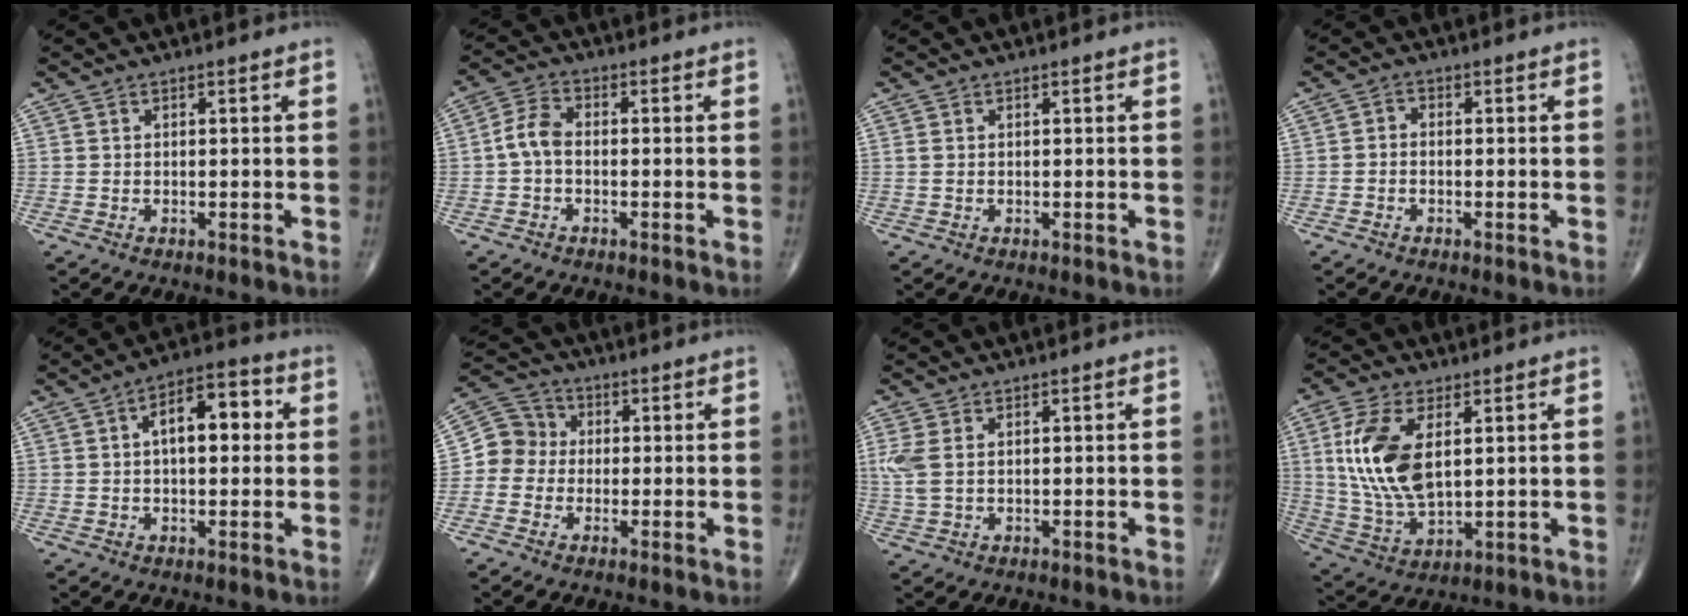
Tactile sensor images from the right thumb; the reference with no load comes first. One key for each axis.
{"total": 4.8, "fx": -0.7, "fy": 2.9, "fz": 3.7, "tx": -0.074, "ty": 0.016, "tz": -0.023}
{"total": 0.6, "fx": 0.1, "fy": 0.4, "fz": 0.5, "tx": -0.014, "ty": 0.006, "tz": 0.006}
{"total": 1.4, "fx": -0.5, "fy": 0.9, "fz": 0.8, "tx": -0.009, "ty": 0.007, "tz": -0.015}
{"total": 10.2, "fx": 1.8, "fy": 5.2, "fz": 8.6, "tx": -0.113, "ty": 0.026, "tz": 0.019}
{"total": 6.8, "fx": -0.6, "fy": 6.3, "fz": 2.4, "tx": -0.021, "ty": 0.026, "tz": -0.027}
{"total": 4.2, "fx": 0.9, "fy": 2.4, "fz": 3.4, "tx": -0.104, "ty": 0.009, "tz": 0.024}
{"total": 14.5, "fx": 3.3, "fy": 7.5, "fz": 12.0, "tx": -0.250, "ty": -0.013, "tz": 0.073}